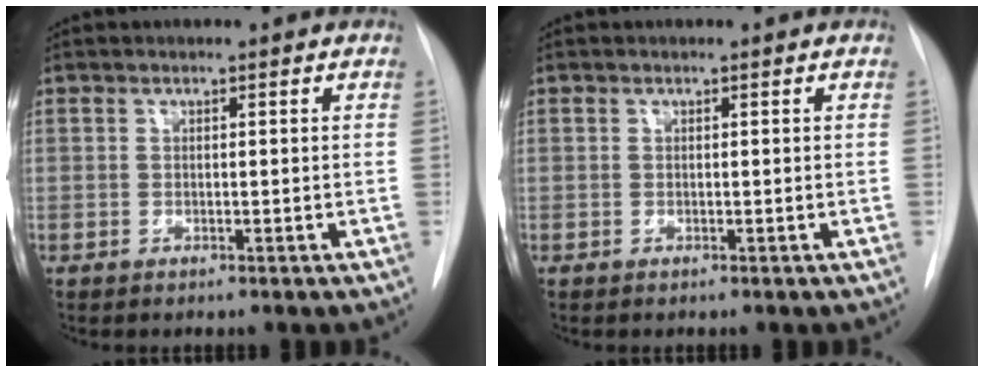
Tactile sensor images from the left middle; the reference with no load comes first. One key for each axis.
{"total": 0.0}